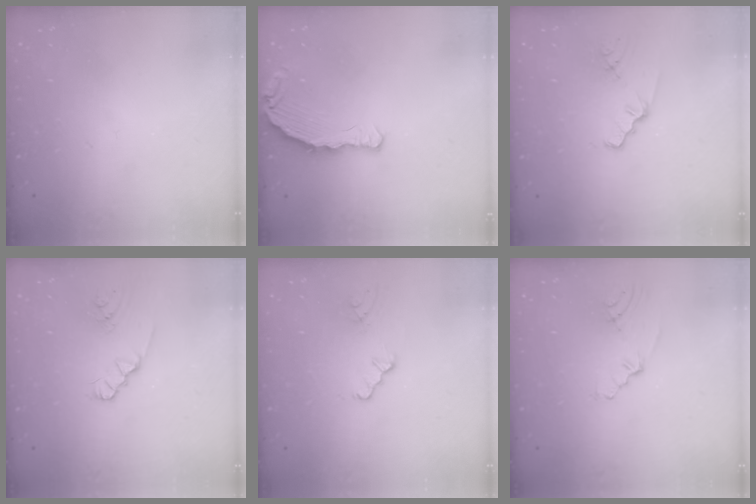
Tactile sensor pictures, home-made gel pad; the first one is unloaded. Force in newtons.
{"total": 8.0, "press": 6.4, "slide": 4.8}
{"total": 1.5, "press": 1.5, "slide": 0.3}
{"total": 1.9, "press": 1.9, "slide": 0.2}
{"total": 1.2, "press": 1.2, "slide": 0.3}
{"total": 4.5, "press": 1.8, "slide": 4.1}